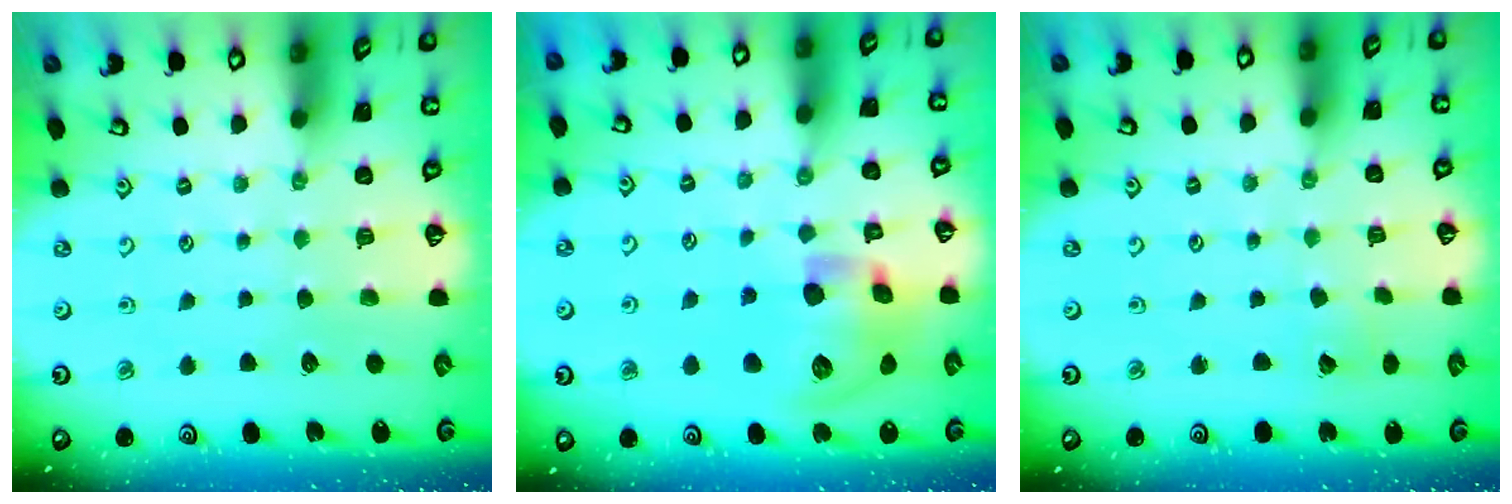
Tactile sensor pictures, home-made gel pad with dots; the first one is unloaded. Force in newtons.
{"total": 16.2, "press": 16.1, "slide": 2.3}
{"total": 2.7, "press": 2.7, "slide": 0.2}